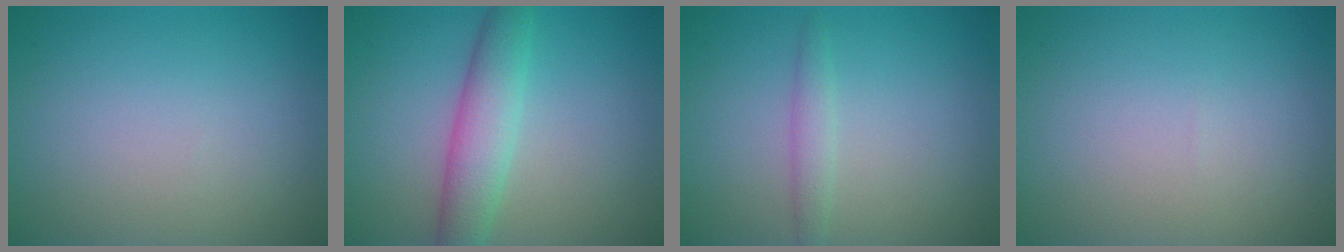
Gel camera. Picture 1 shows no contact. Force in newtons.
{"total": 4.4, "press": 4.4, "slide": 0.1}
{"total": 1.4, "press": 1.4, "slide": 0.0}
{"total": 0.0}